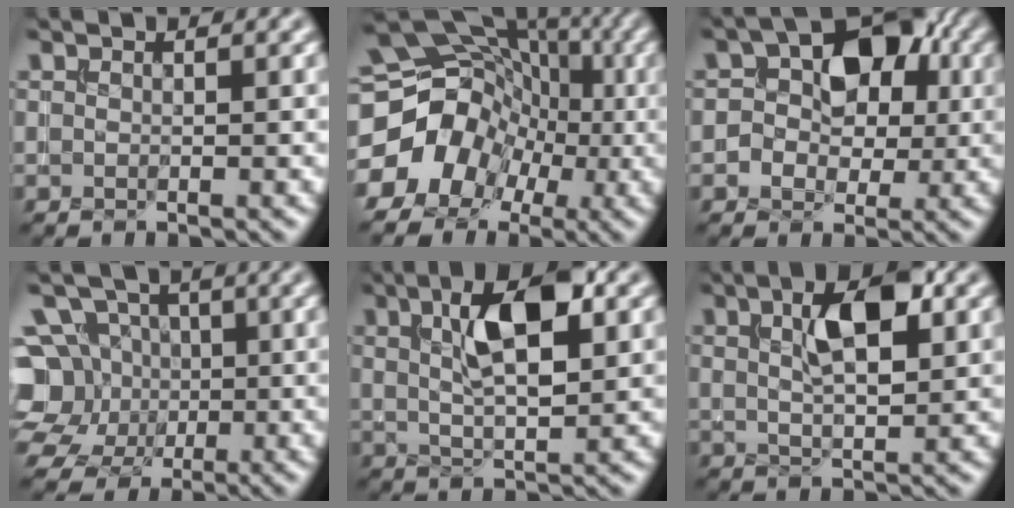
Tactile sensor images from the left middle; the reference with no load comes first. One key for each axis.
{"total": 13.4, "fx": -3.8, "fy": 11.4, "fz": 5.9, "tx": -0.096, "ty": 0.002, "tz": -0.092}
{"total": 6.3, "fx": 0.5, "fy": 4.5, "fz": 4.3, "tx": -0.045, "ty": 0.012, "tz": -0.007}
{"total": 9.6, "fx": 0.1, "fy": 8.6, "fz": 4.2, "tx": -0.095, "ty": 0.032, "tz": -0.036}
{"total": 7.3, "fx": 2.5, "fy": 2.7, "fz": 6.3, "tx": -0.107, "ty": 0.006, "tz": 0.040}
{"total": 5.8, "fx": 2.1, "fy": 2.2, "fz": 5.0, "tx": -0.085, "ty": 0.007, "tz": 0.032}